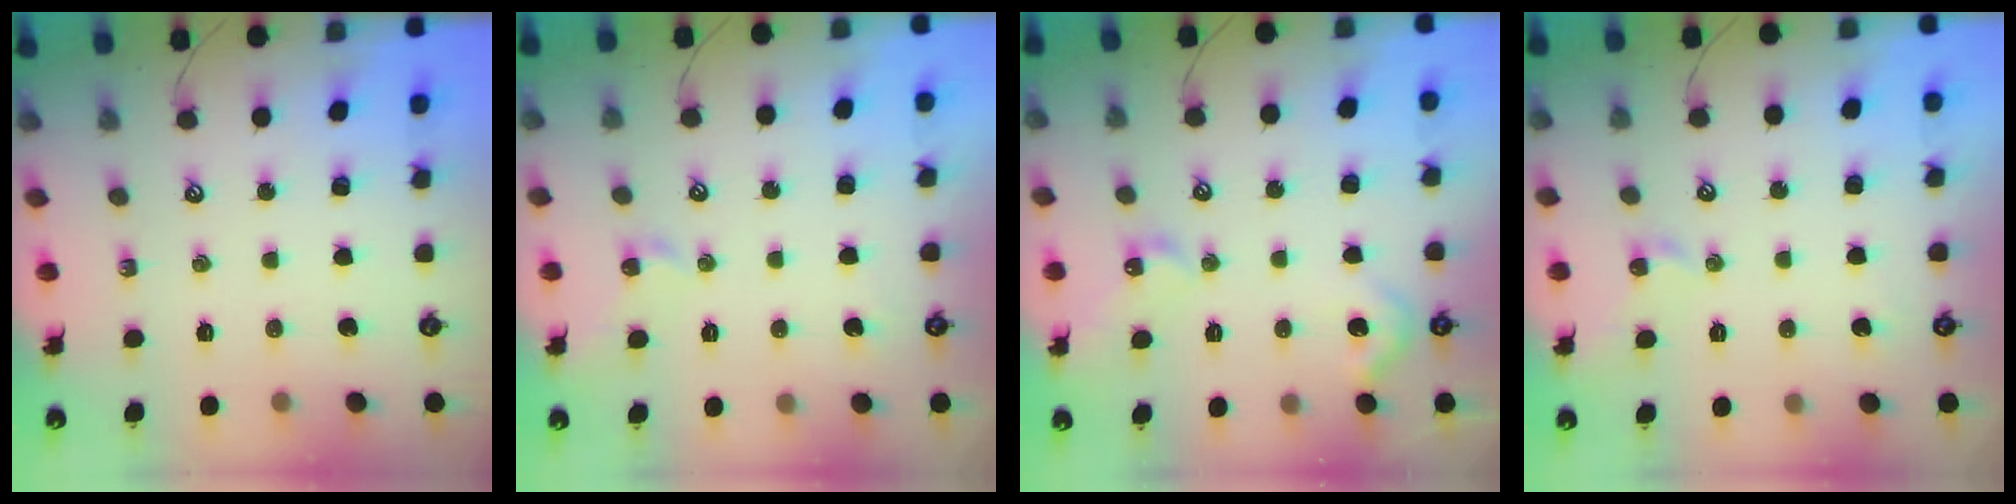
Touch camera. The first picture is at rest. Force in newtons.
{"total": 2.5, "press": 2.4, "slide": 0.7}
{"total": 8.5, "press": 8.5, "slide": 0.8}
{"total": 2.5, "press": 2.4, "slide": 0.7}